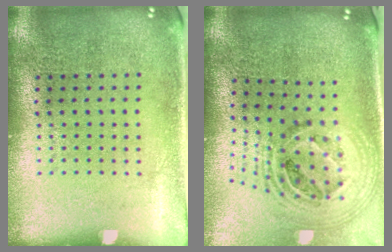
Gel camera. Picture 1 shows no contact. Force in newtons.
{"total": 1.9, "press": 1.5, "slide": 1.1}